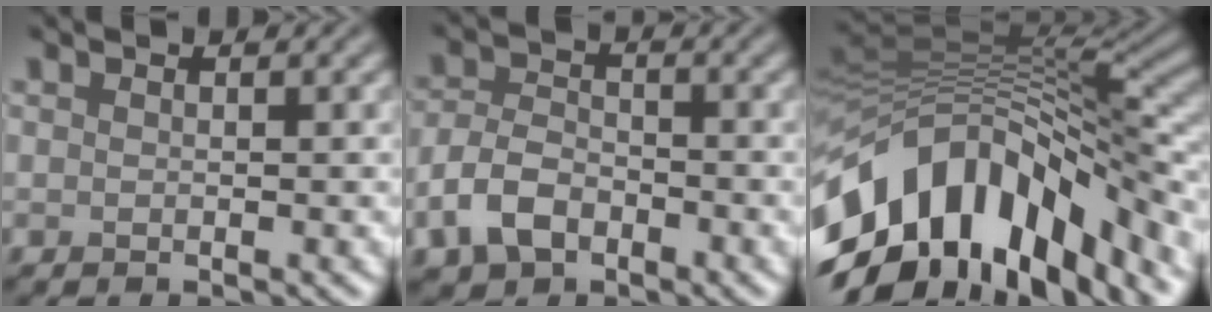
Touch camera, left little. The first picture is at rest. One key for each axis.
{"total": 4.4, "fx": -2.3, "fy": 2.8, "fz": 2.5, "tx": -0.052, "ty": 0.000, "tz": -0.052}
{"total": 15.3, "fx": -7.3, "fy": 8.5, "fz": 10.5, "tx": -0.199, "ty": 0.014, "tz": -0.130}